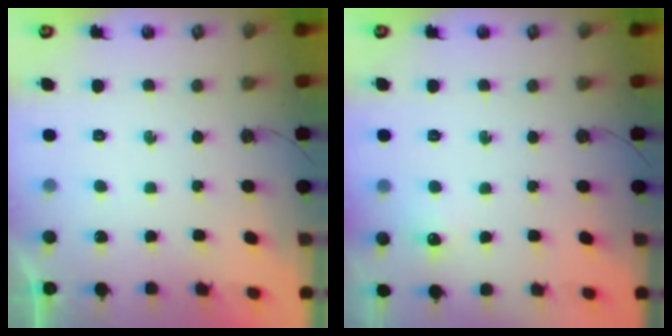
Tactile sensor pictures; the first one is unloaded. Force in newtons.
{"total": 5.6, "press": 5.6, "slide": 0.8}